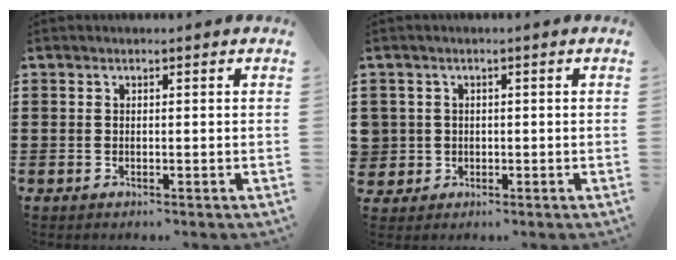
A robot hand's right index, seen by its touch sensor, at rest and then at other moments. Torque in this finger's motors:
{"motor_torque": [2.14, 0.00, 0.05, -0.01]}